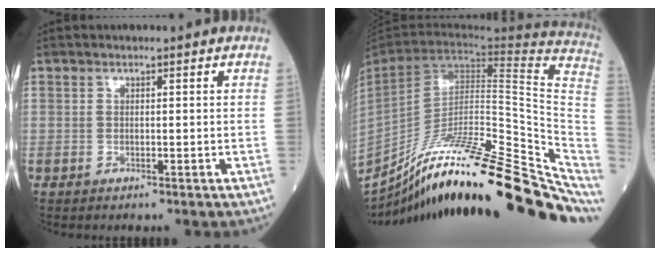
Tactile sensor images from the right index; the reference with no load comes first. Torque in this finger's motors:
{"motor_torque": [-0.47, -1.67, 0.54, 0.12]}